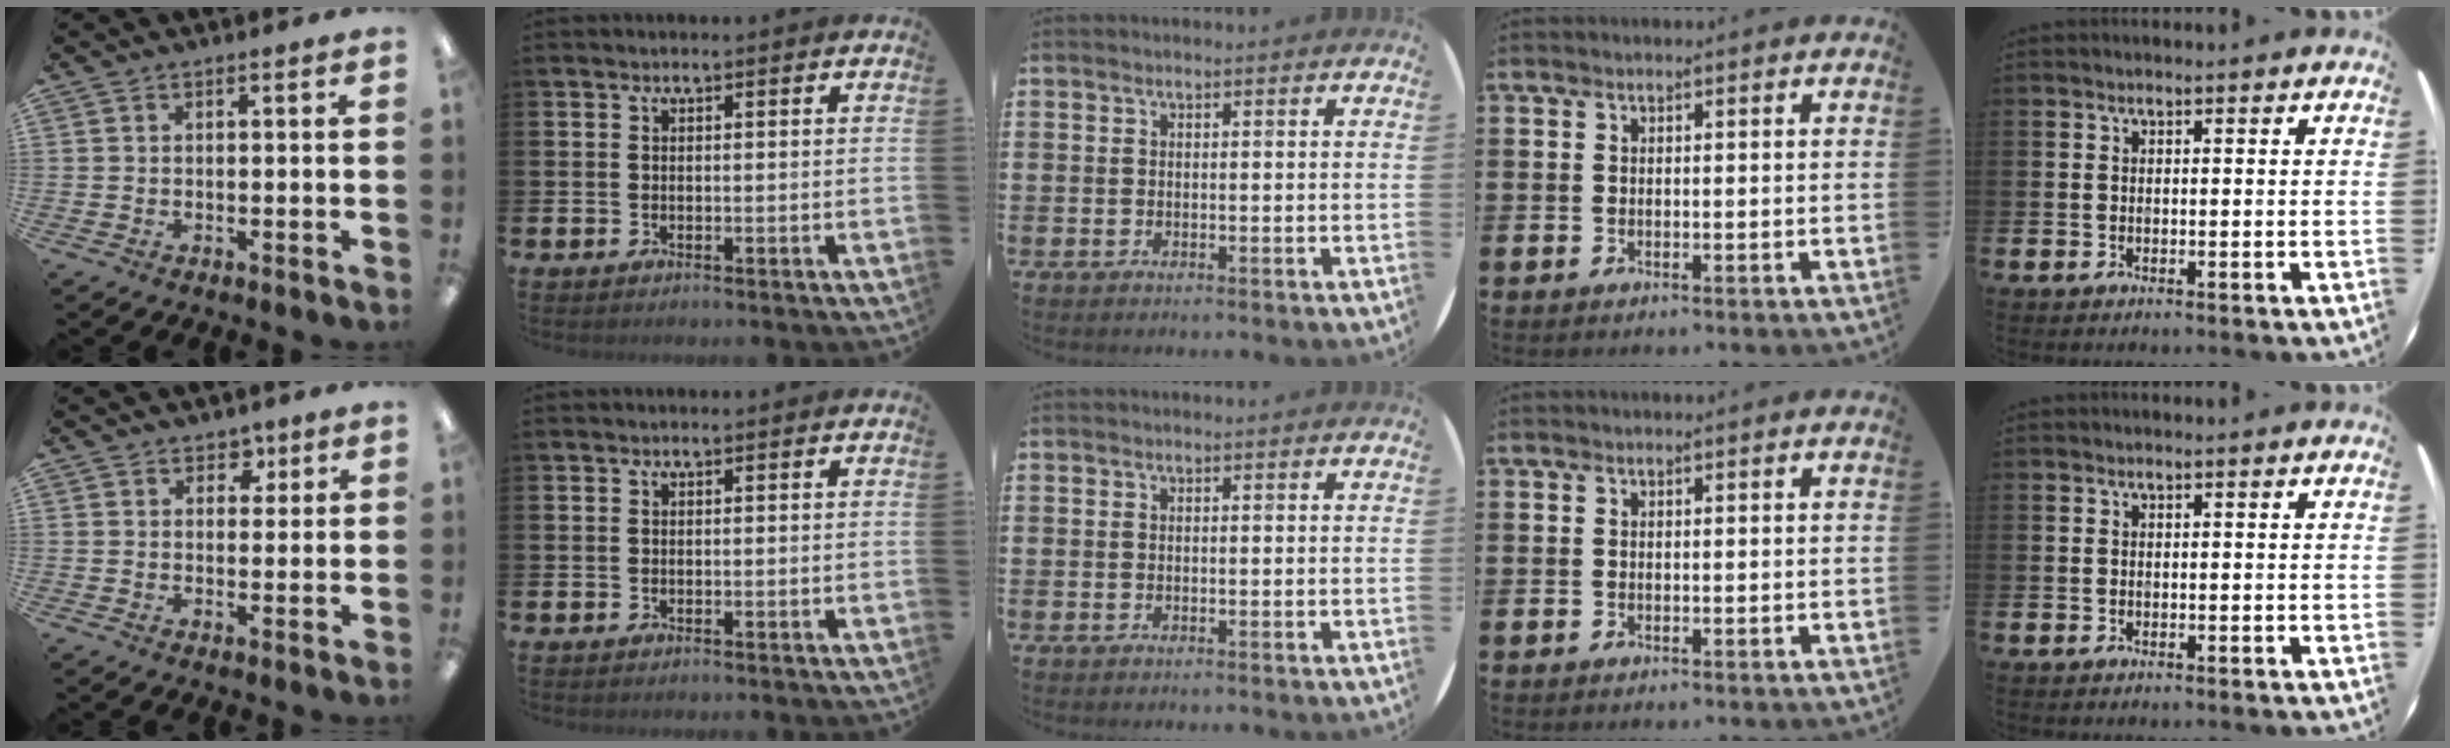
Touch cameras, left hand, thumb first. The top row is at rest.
{"thumb": {"total": 3.5, "force": [2.0, 2.6, 1.2], "torque": [-0.004, -0.005, 0.033]}}